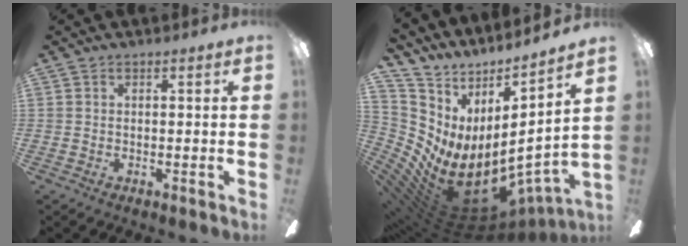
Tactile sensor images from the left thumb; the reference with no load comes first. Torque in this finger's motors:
{"motor_torque": [0.54, 0.36, 1.31, -1.46, 0.18]}